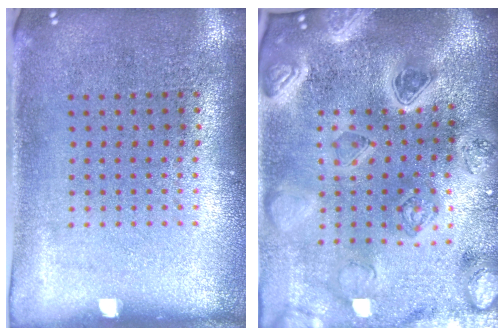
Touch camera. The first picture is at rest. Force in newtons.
{"total": 5.2, "press": 4.4, "slide": 2.8}